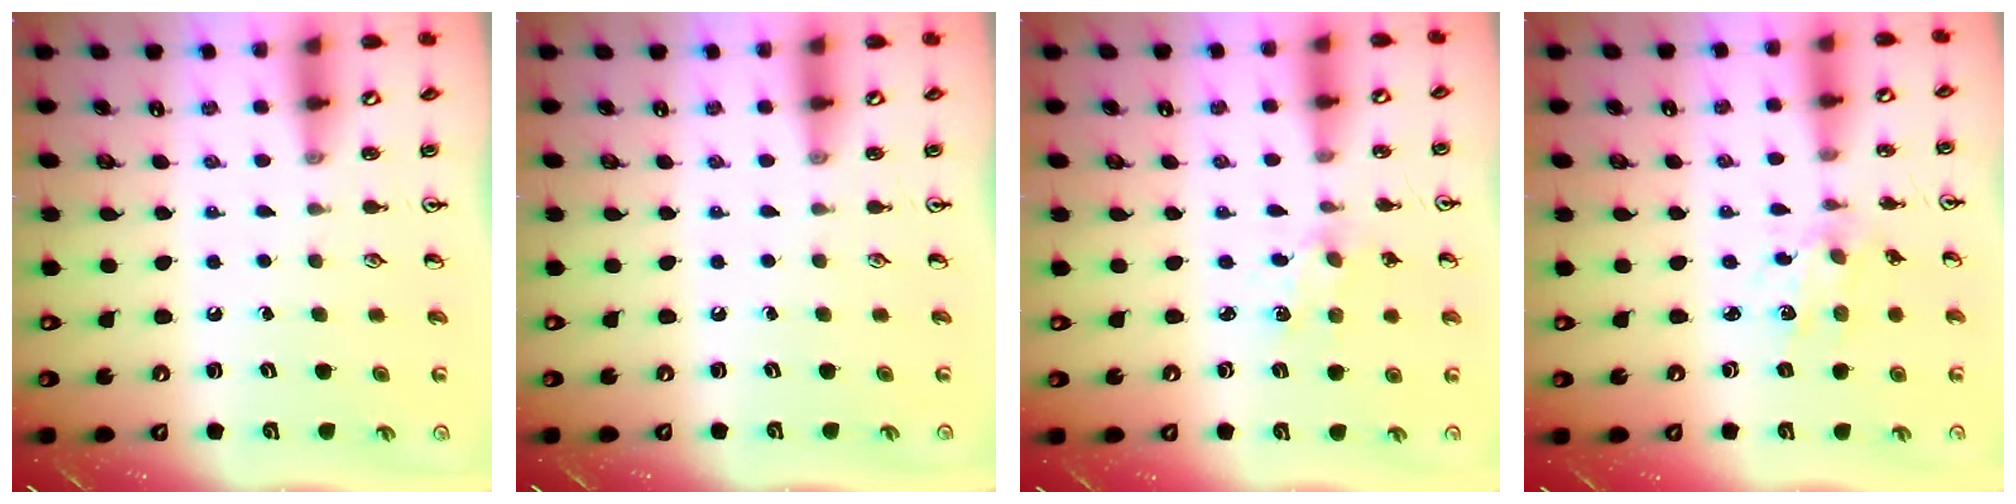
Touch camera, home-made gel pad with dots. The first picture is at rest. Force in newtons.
{"total": 0.0}
{"total": 2.1, "press": 2.0, "slide": 0.3}
{"total": 2.3, "press": 2.3, "slide": 0.6}